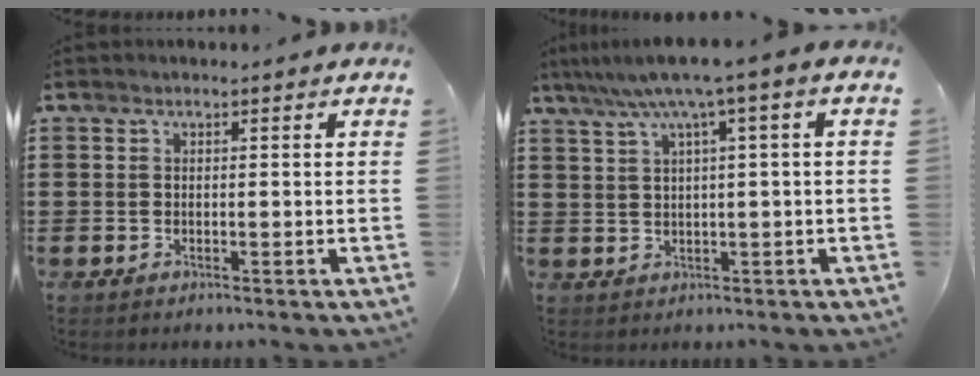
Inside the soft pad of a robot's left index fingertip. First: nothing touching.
{"total": 5.3, "force": [2.1, -0.4, 4.9], "torque": [-0.098, -0.011, 0.032]}